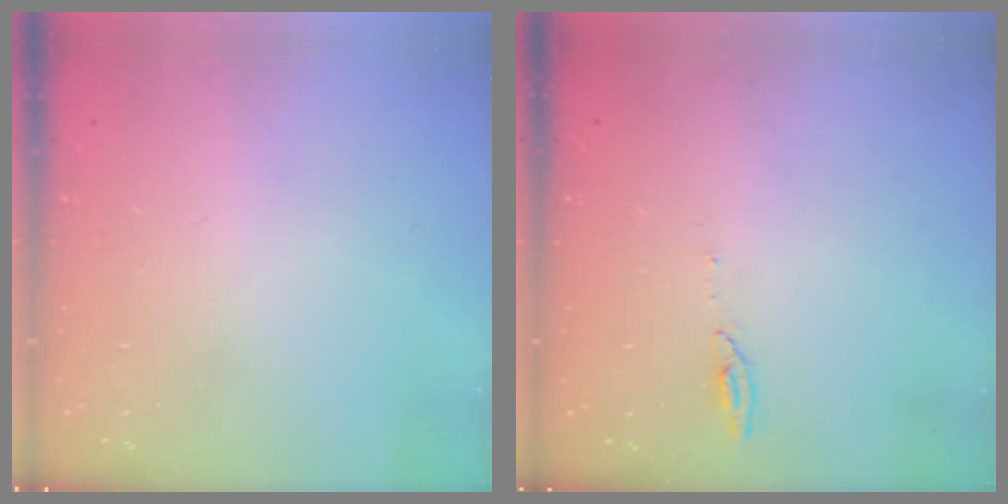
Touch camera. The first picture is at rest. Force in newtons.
{"total": 3.5, "press": 3.5, "slide": 0.3}